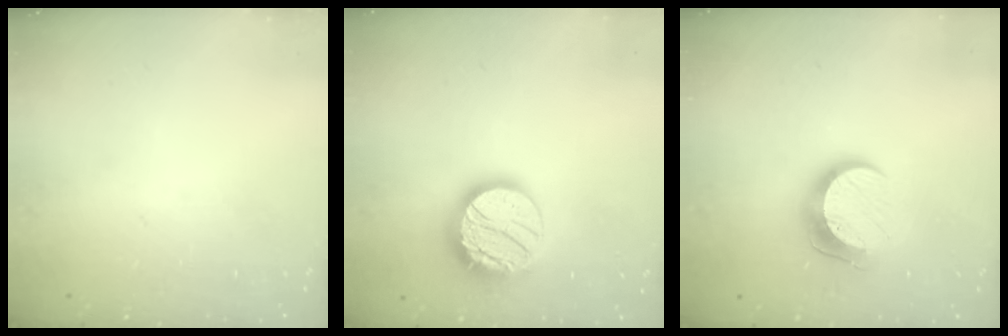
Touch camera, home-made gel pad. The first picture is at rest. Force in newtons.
{"total": 16.6, "press": 16.5, "slide": 1.1}
{"total": 10.7, "press": 10.7, "slide": 0.8}